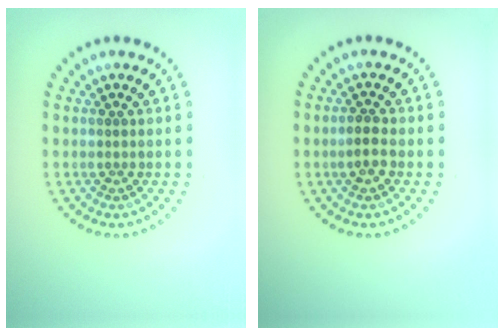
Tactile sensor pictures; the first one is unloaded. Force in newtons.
{"total": 1.9, "press": 1.8, "slide": 0.5}